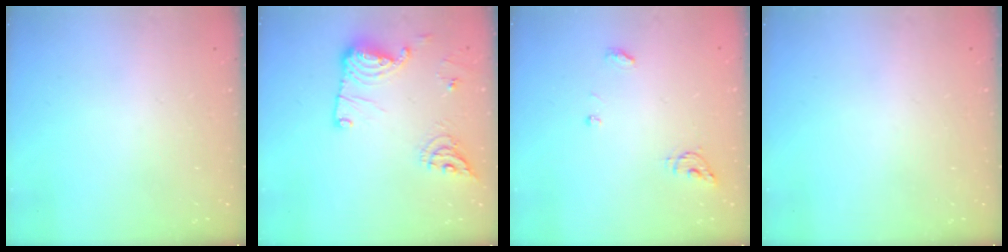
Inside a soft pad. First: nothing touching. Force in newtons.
{"total": 14.5, "press": 14.5, "slide": 0.4}
{"total": 5.3, "press": 5.3, "slide": 0.4}
{"total": 0.0}